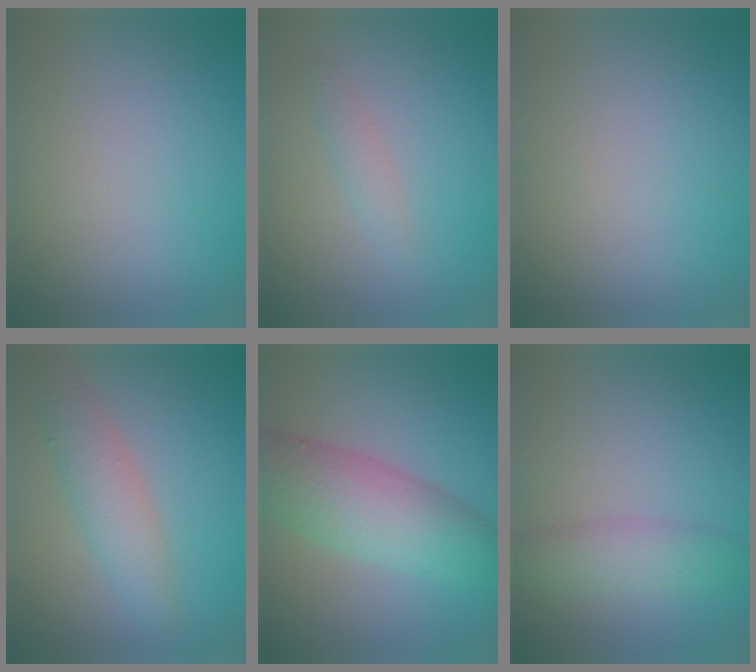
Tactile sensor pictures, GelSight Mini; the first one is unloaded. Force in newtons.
{"total": 1.2, "press": 1.2, "slide": 0.1}
{"total": 0.0}
{"total": 3.6, "press": 3.6, "slide": 0.1}
{"total": 7.6, "press": 7.6, "slide": 0.1}
{"total": 3.0, "press": 3.0, "slide": 0.0}